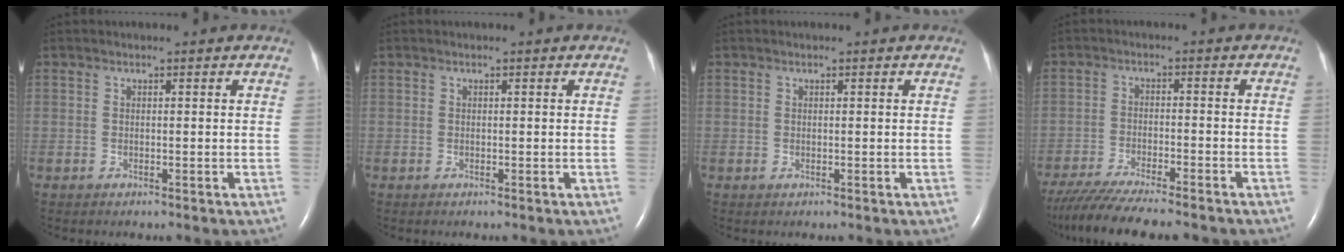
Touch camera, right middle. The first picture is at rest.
{"total": 0.0}
{"total": 0.0}
{"total": 13.7, "force": [-11.8, 1.2, 6.8], "torque": [-0.115, -0.030, -0.181]}